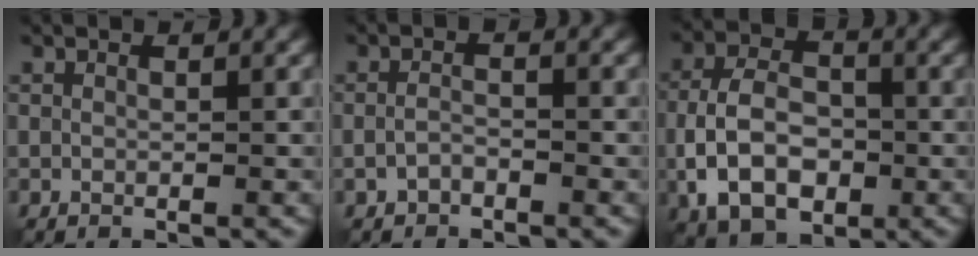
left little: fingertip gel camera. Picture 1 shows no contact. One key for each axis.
{"total": 1.5, "fx": -1.0, "fy": 0.6, "fz": 0.8, "tx": -0.021, "ty": 0.000, "tz": -0.024}
{"total": 7.3, "fx": -2.2, "fy": 4.6, "fz": 5.1, "tx": -0.098, "ty": 0.003, "tz": -0.048}